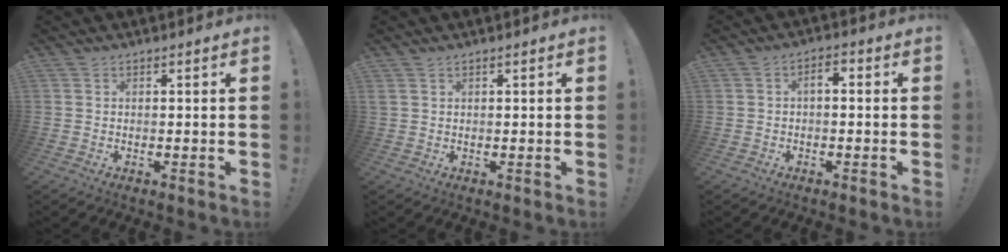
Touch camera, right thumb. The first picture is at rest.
{"total": 0.9, "force": [0.6, 0.1, 0.7], "torque": [-0.015, 0.001, 0.011]}
{"total": 2.7, "force": [-0.9, 1.3, 2.2], "torque": [-0.045, 0.013, -0.017]}